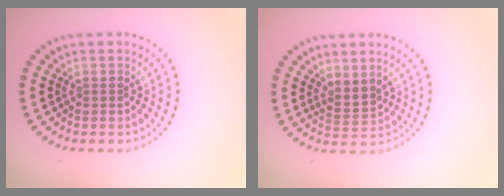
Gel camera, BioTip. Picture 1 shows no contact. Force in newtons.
{"total": 2.0, "press": 1.6, "slide": 1.2}